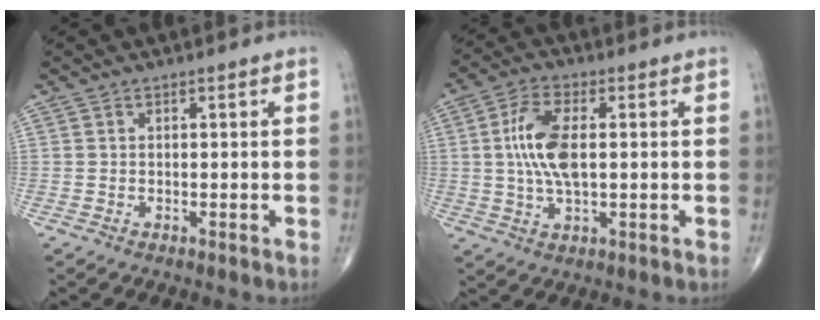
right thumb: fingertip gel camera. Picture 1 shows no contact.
{"total": 9.7, "force": [0.8, 4.3, 8.6], "torque": [-0.176, 0.003, 0.015]}